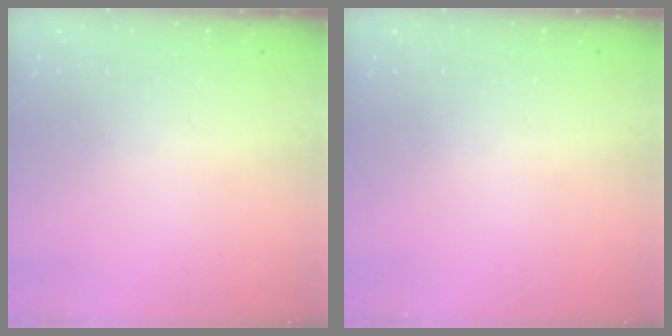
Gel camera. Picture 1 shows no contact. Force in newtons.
{"total": 0.0}